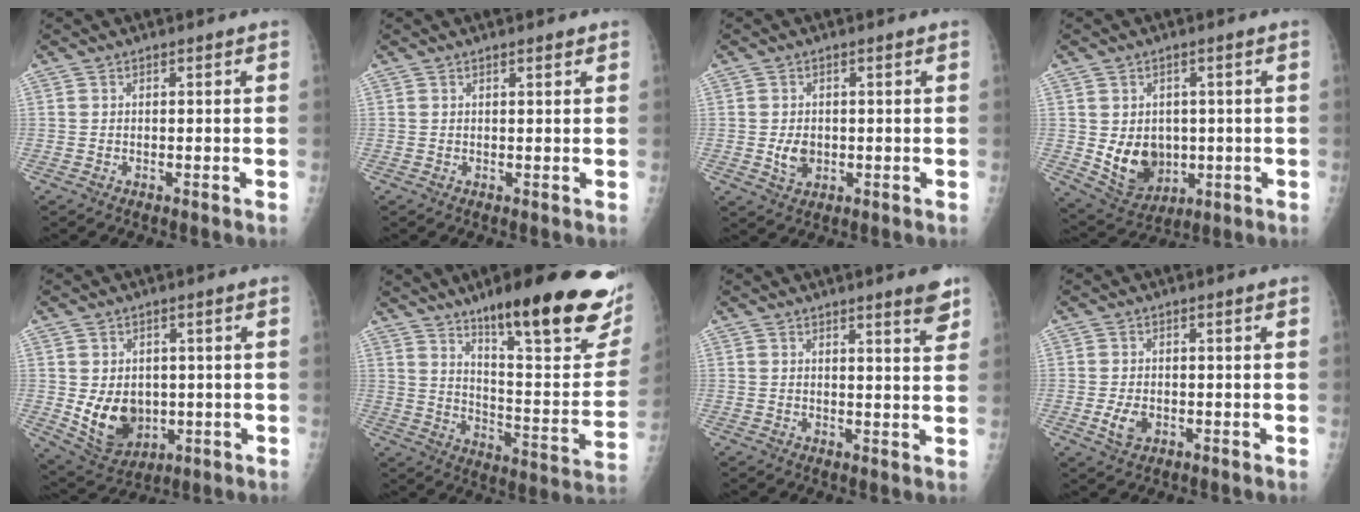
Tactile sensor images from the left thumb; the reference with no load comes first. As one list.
[{"total": 1.1, "force": [0.8, 0.2, 0.8], "torque": [-0.011, -0.003, 0.012]}, {"total": 3.6, "force": [-0.3, 2.7, 2.4], "torque": [-0.034, -0.003, 0.002]}, {"total": 9.7, "force": [-0.5, 7.7, 5.9], "torque": [-0.065, -0.013, 0.017]}, {"total": 10.0, "force": [-0.6, 7.7, 6.4], "torque": [-0.079, -0.015, 0.015]}, {"total": 28.6, "force": [17.1, 6.5, 22.0], "torque": [-0.259, -0.068, 0.257]}, {"total": 4.5, "force": [3.2, 0.4, 3.2], "torque": [-0.033, -0.022, 0.040]}, {"total": 3.4, "force": [-0.9, 2.3, 2.4], "torque": [-0.048, -0.002, -0.011]}]